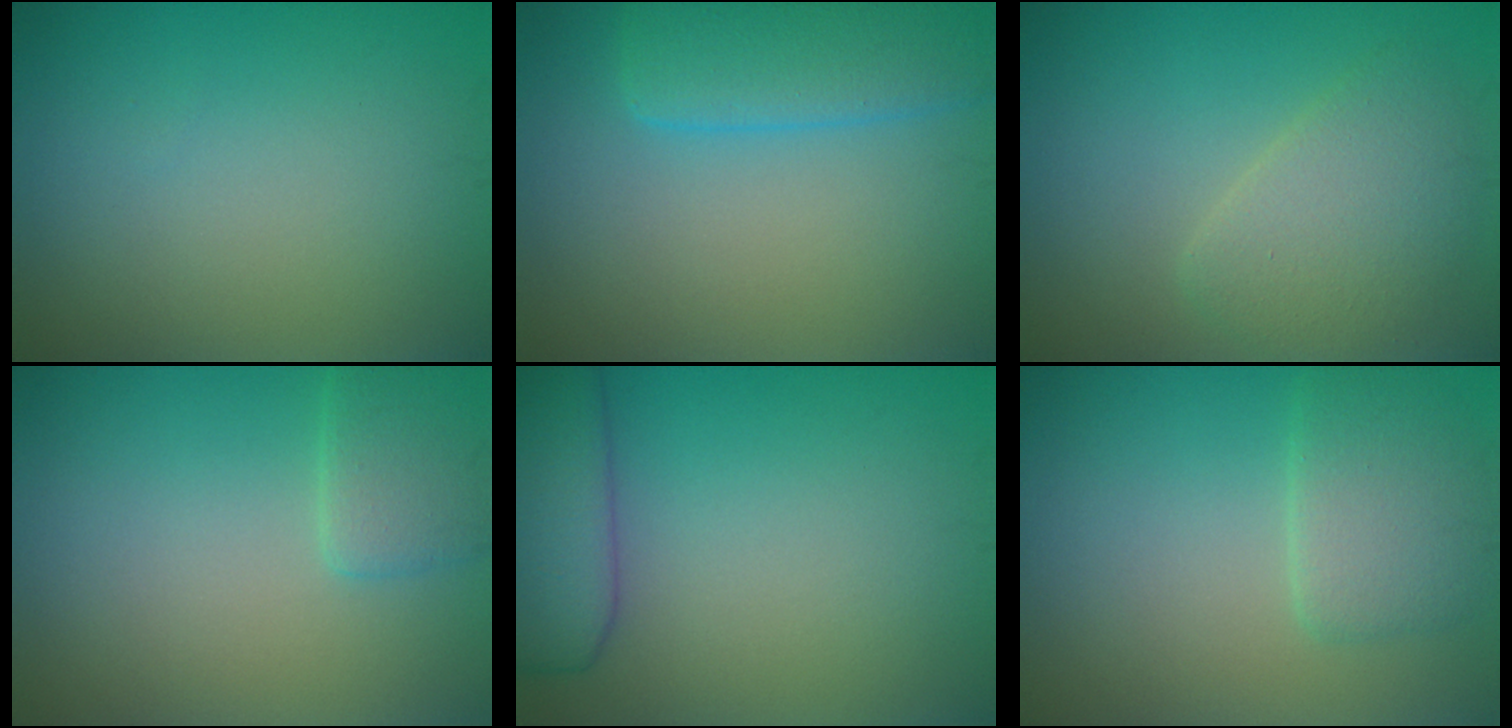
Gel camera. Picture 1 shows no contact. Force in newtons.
{"total": 6.3, "press": 6.3, "slide": 0.6}
{"total": 3.9, "press": 3.8, "slide": 0.2}
{"total": 2.4, "press": 2.3, "slide": 0.2}
{"total": 6.1, "press": 6.1, "slide": 0.4}
{"total": 3.1, "press": 3.1, "slide": 0.2}